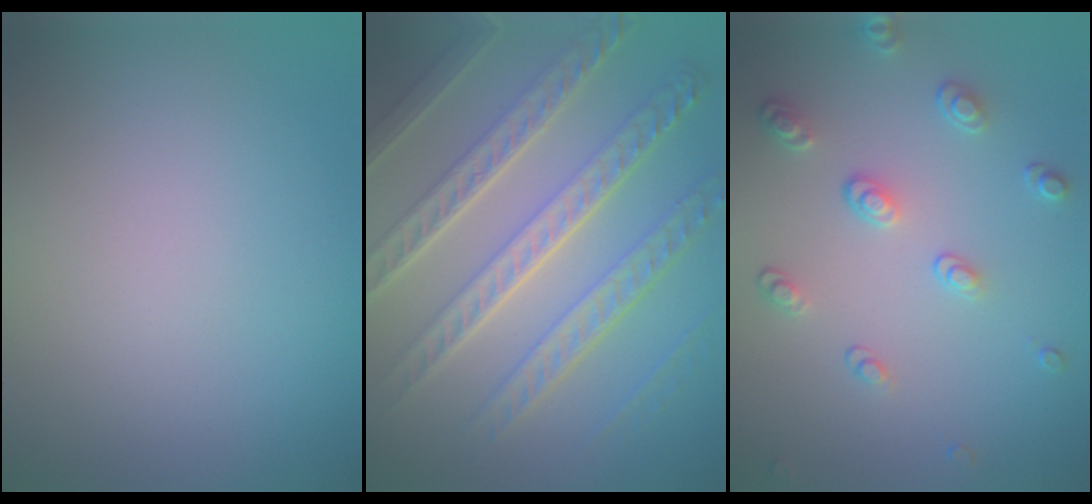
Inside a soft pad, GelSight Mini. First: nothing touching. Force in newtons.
{"total": 8.8, "press": 6.2, "slide": 6.2}
{"total": 2.8, "press": 2.5, "slide": 1.1}